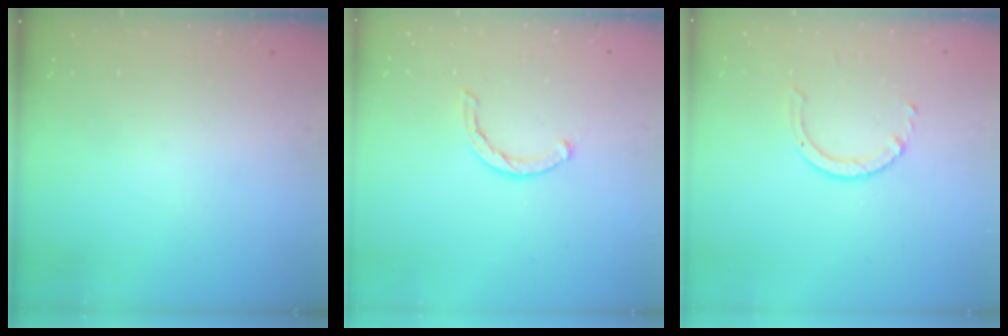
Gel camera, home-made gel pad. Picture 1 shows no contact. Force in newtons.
{"total": 3.5, "press": 3.5, "slide": 0.3}
{"total": 3.2, "press": 3.2, "slide": 0.4}